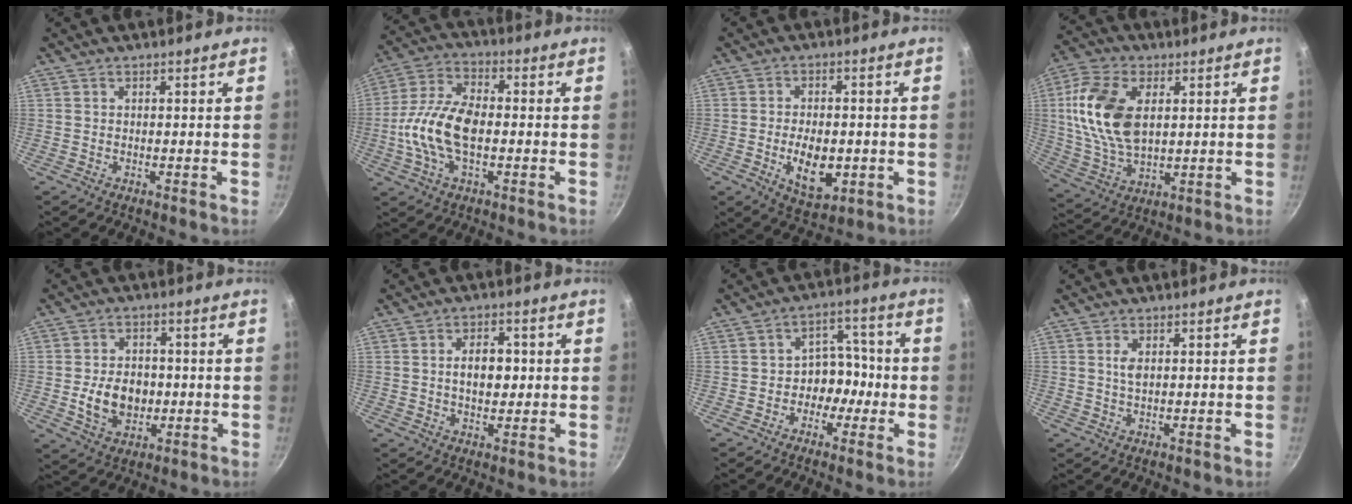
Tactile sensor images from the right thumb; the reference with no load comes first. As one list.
[{"total": 14.0, "force": [-1.8, 7.6, 11.6], "torque": [-0.223, 0.031, -0.047]}, {"total": 9.8, "force": [-2.0, 5.7, 7.7], "torque": [-0.105, 0.000, -0.023]}, {"total": 16.0, "force": [3.2, 9.4, 12.5], "torque": [-0.236, -0.005, 0.064]}, {"total": 9.2, "force": [-1.1, 6.9, 6.0], "torque": [-0.077, 0.006, -0.012]}, {"total": 6.3, "force": [0.3, 4.0, 4.8], "torque": [-0.054, 0.007, 0.002]}, {"total": 7.0, "force": [-2.1, 5.7, 3.6], "torque": [0.006, 0.039, -0.039]}, {"total": 2.0, "force": [0.6, 1.0, 1.6], "torque": [-0.031, -0.004, 0.013]}]